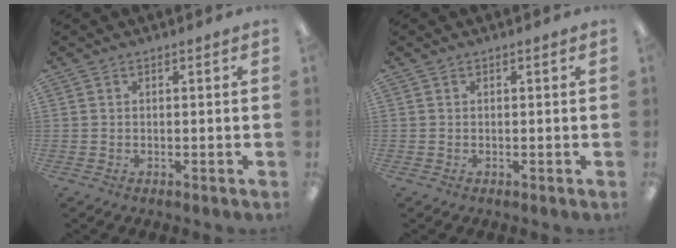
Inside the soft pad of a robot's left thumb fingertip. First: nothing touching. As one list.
[{"total": 0.0}]